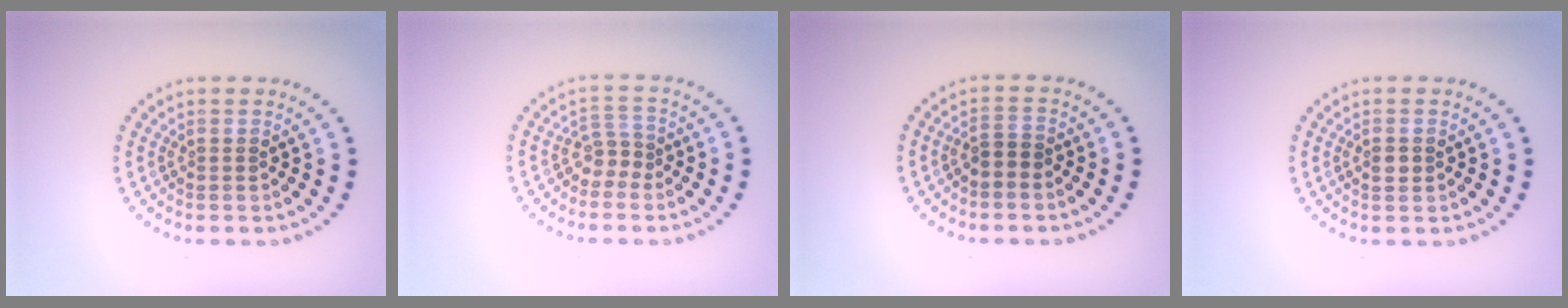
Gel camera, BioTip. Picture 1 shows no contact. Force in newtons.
{"total": 1.8, "press": 1.3, "slide": 1.3}
{"total": 1.2, "press": 1.0, "slide": 0.8}
{"total": 1.0, "press": 0.9, "slide": 0.3}